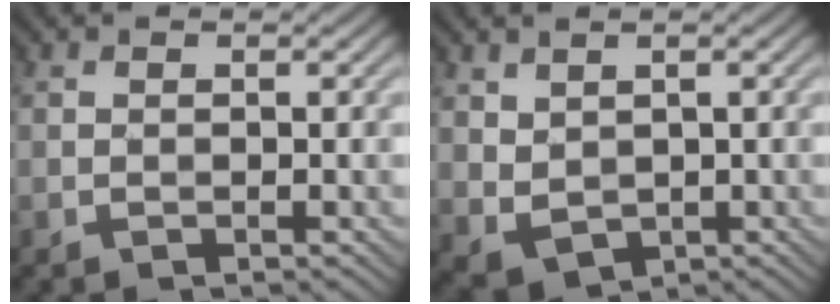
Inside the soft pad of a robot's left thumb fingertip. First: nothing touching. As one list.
[{"total": 3.2, "force": [1.0, 2.3, 1.8], "torque": [-0.056, -0.011, 0.029]}]